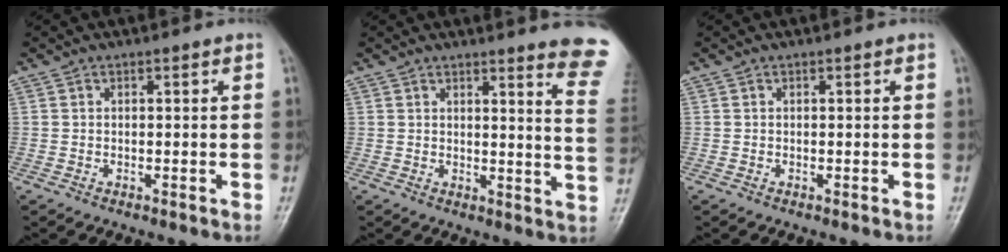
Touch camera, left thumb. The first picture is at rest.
{"total": 11.6, "force": [10.2, 0.0, 5.5], "torque": [-0.040, -0.100, 0.092]}
{"total": 0.0}